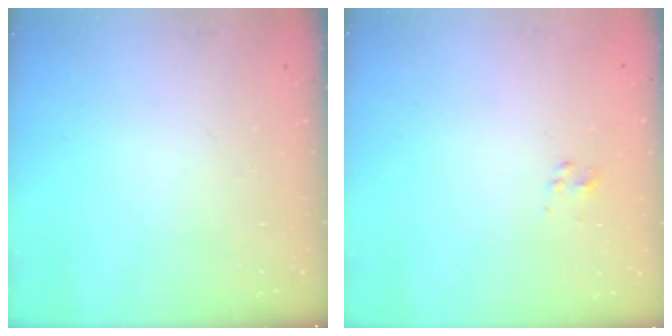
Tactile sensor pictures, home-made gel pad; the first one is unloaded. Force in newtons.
{"total": 2.3, "press": 2.1, "slide": 0.8}